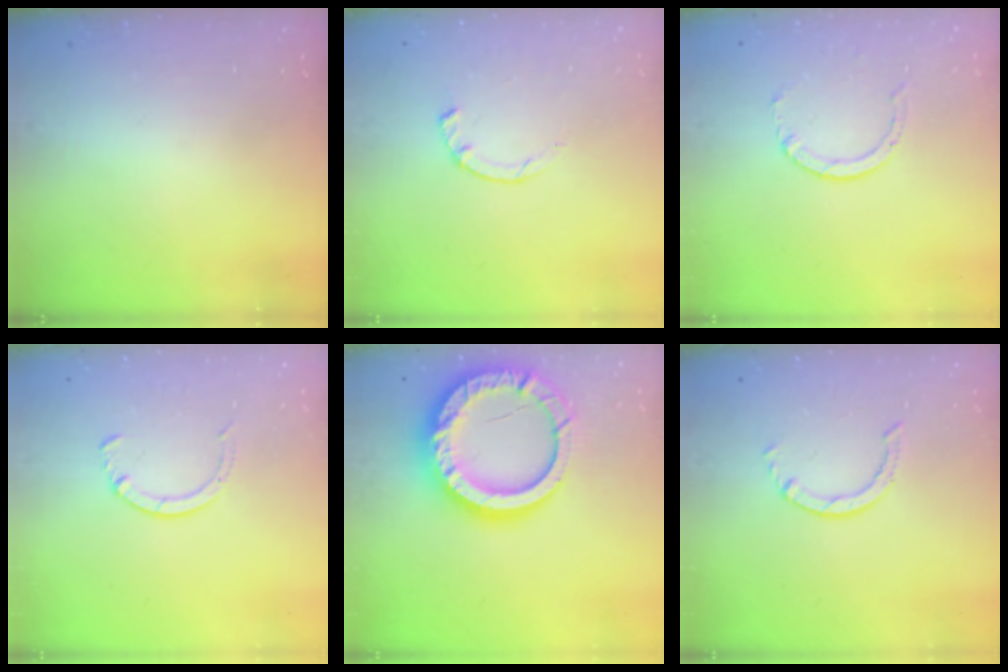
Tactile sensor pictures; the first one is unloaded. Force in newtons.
{"total": 2.3, "press": 2.3, "slide": 0.4}
{"total": 2.9, "press": 2.9, "slide": 0.4}
{"total": 3.3, "press": 3.3, "slide": 0.4}
{"total": 24.5, "press": 24.4, "slide": 2.2}
{"total": 0.6, "press": 0.6, "slide": 0.1}